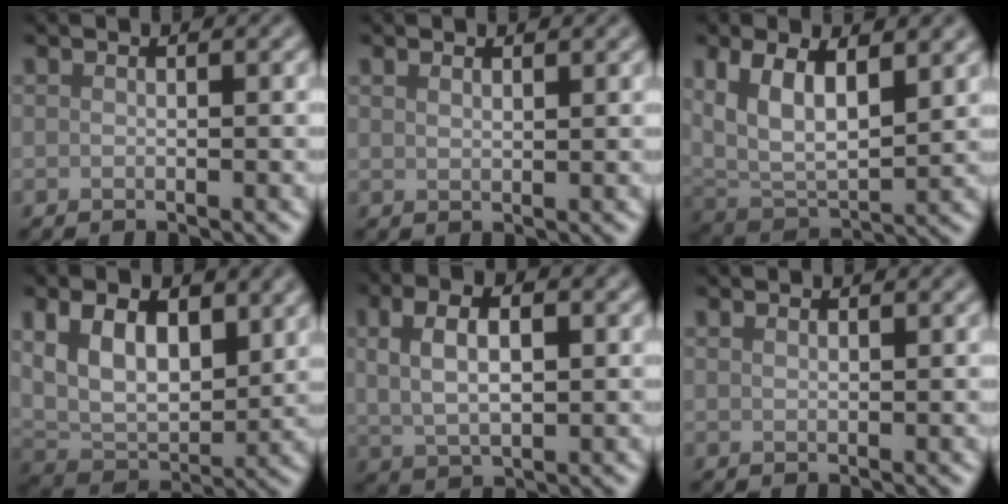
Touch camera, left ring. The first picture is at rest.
{"total": 1.0, "force": [0.9, 0.3, 0.4], "torque": [-0.012, -0.001, 0.019]}
{"total": 7.4, "force": [2.8, 3.6, 5.8], "torque": [-0.126, -0.003, 0.050]}
{"total": 7.5, "force": [2.5, 4.4, 5.5], "torque": [-0.104, -0.009, 0.045]}
{"total": 5.5, "force": [1.2, 2.8, 4.5], "torque": [-0.088, 0.005, 0.024]}
{"total": 0.7, "force": [0.6, 0.3, 0.3], "torque": [-0.009, 0.000, 0.012]}